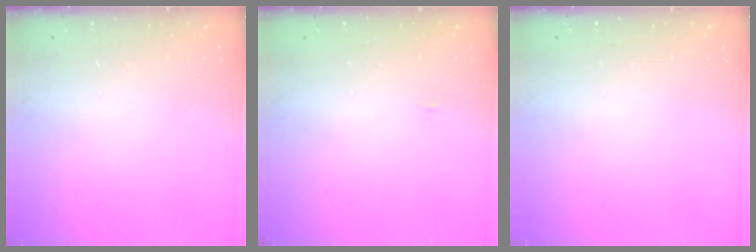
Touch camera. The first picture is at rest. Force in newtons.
{"total": 9.0, "press": 1.8, "slide": 8.9}
{"total": 0.0}